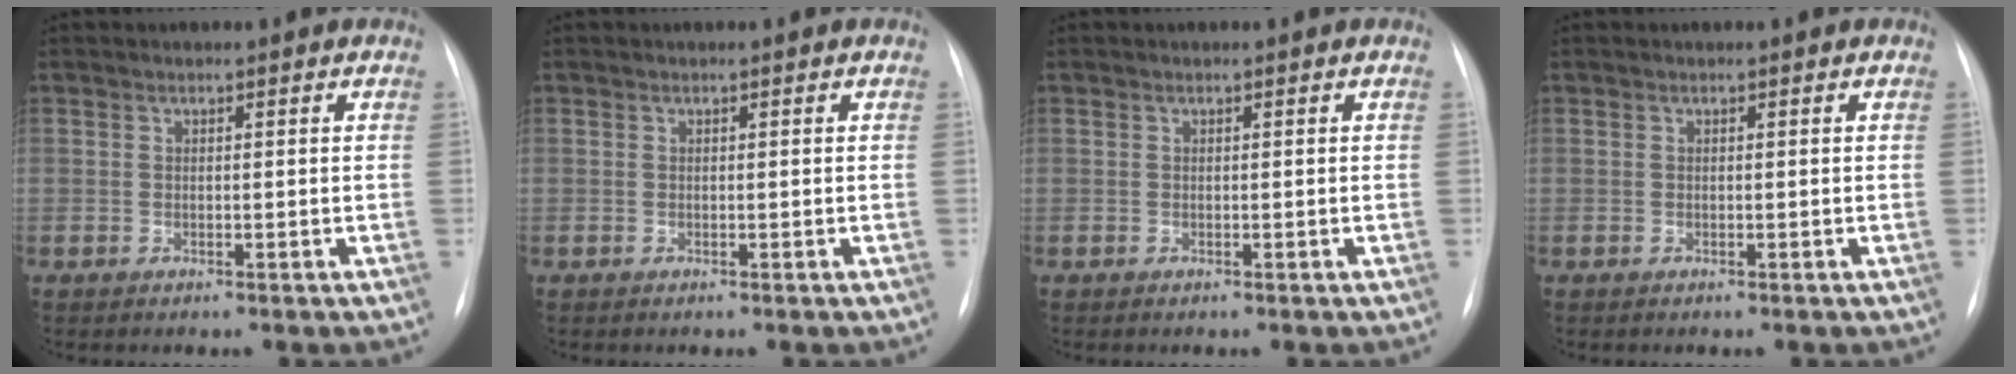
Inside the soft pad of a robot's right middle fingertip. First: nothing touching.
{"total": 0.0}
{"total": 0.0}
{"total": 0.0}